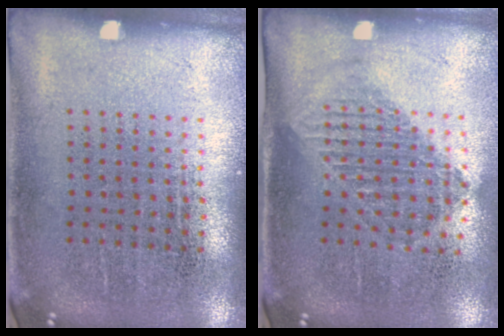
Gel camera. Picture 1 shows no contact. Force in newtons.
{"total": 1.3, "press": 1.1, "slide": 0.6}